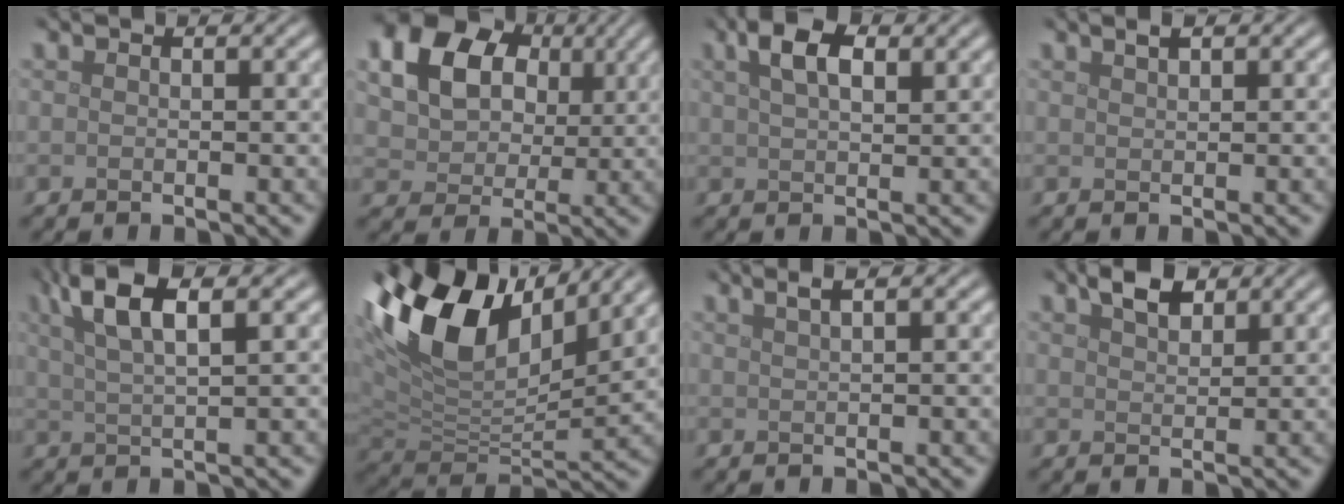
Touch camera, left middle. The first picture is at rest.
{"total": 17.6, "force": [7.4, 13.5, 8.7], "torque": [-0.197, 0.031, 0.131]}
{"total": 4.3, "force": [2.2, 1.9, 3.2], "torque": [-0.060, 0.009, 0.038]}
{"total": 1.0, "force": [0.8, 0.3, 0.6], "torque": [-0.011, 0.003, 0.013]}
{"total": 6.2, "force": [3.2, 1.7, 5.0], "torque": [-0.086, 0.015, 0.055]}
{"total": 12.4, "force": [6.3, 6.0, 8.9], "torque": [-0.179, 0.023, 0.109]}
{"total": 2.5, "force": [1.5, 0.9, 1.8], "torque": [-0.016, 0.004, 0.009]}
{"total": 2.6, "force": [1.9, 1.2, 1.4], "torque": [-0.026, 0.006, 0.036]}